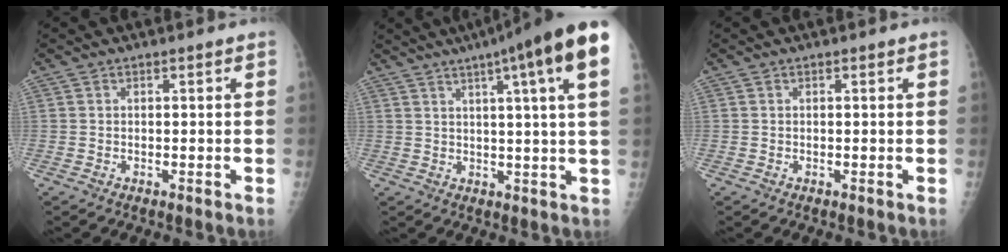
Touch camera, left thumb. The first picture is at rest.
{"total": 17.2, "force": [9.2, 0.8, 14.5], "torque": [-0.201, -0.003, 0.103]}
{"total": 0.0}